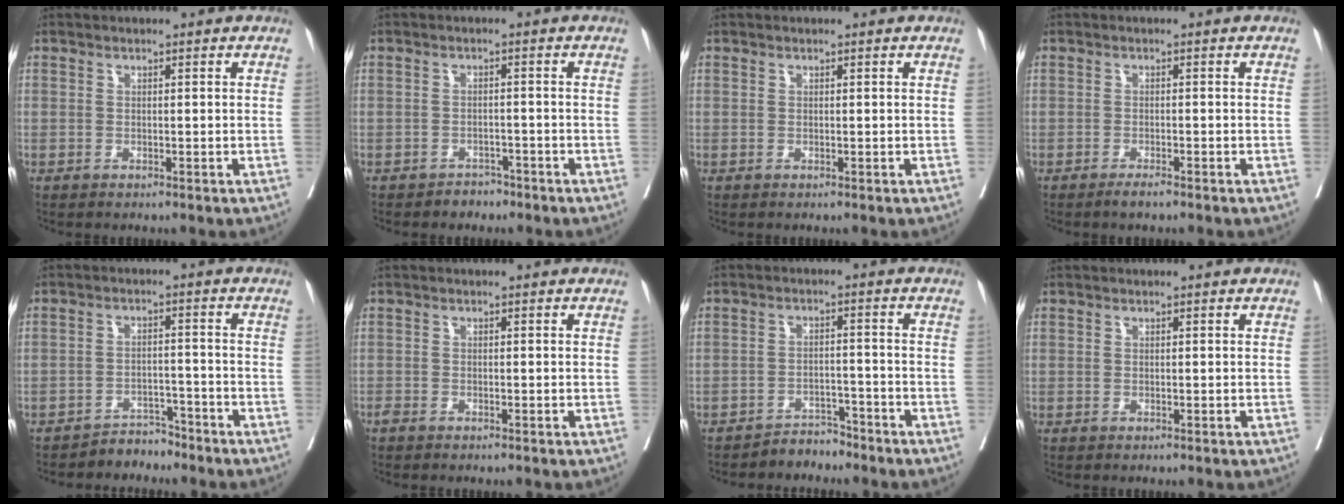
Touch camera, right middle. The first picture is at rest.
{"total": 2.1, "force": [-1.7, 1.2, 0.1], "torque": [-0.009, 0.003, -0.026]}
{"total": 0.0}
{"total": 1.5, "force": [-1.3, 0.0, 0.9], "torque": [-0.020, -0.004, -0.021]}
{"total": 3.6, "force": [-3.4, 1.0, -0.4], "torque": [0.008, 0.000, -0.055]}
{"total": 0.8, "force": [-0.7, 0.2, 0.3], "torque": [-0.013, -0.003, -0.016]}
{"total": 3.4, "force": [-3.2, 0.9, -0.2], "torque": [0.005, -0.004, -0.053]}
{"total": 0.0}